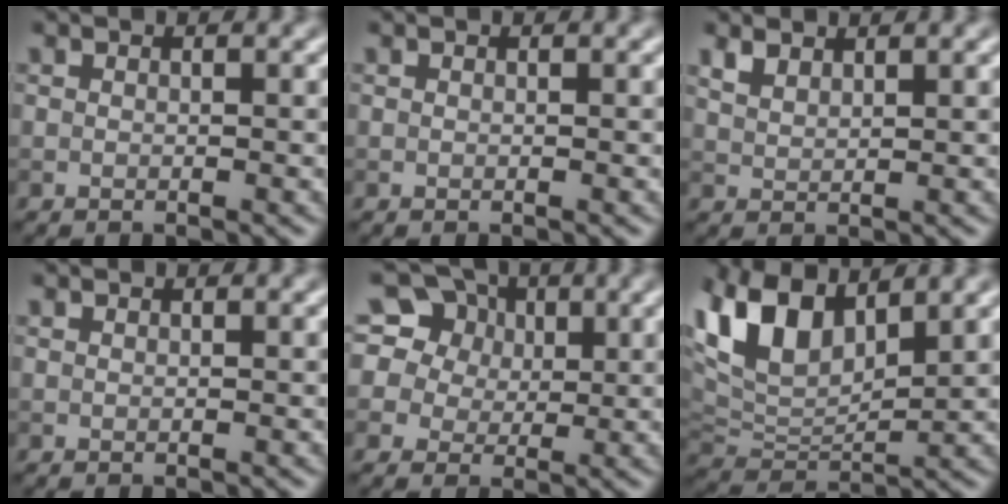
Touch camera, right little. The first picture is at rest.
{"total": 0.0}
{"total": 1.7, "force": [1.5, 0.6, 0.6], "torque": [-0.021, 0.004, 0.034]}
{"total": 0.0}
{"total": 12.1, "force": [6.9, 8.4, 5.4], "torque": [-0.126, 0.045, 0.095]}
{"total": 8.9, "force": [5.0, 4.2, 6.0], "torque": [-0.138, 0.015, 0.092]}